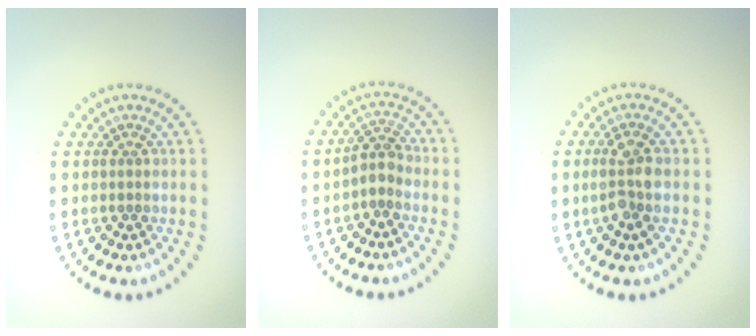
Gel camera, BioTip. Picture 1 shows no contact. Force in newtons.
{"total": 1.9, "press": 1.6, "slide": 1.0}
{"total": 2.8, "press": 2.6, "slide": 1.1}